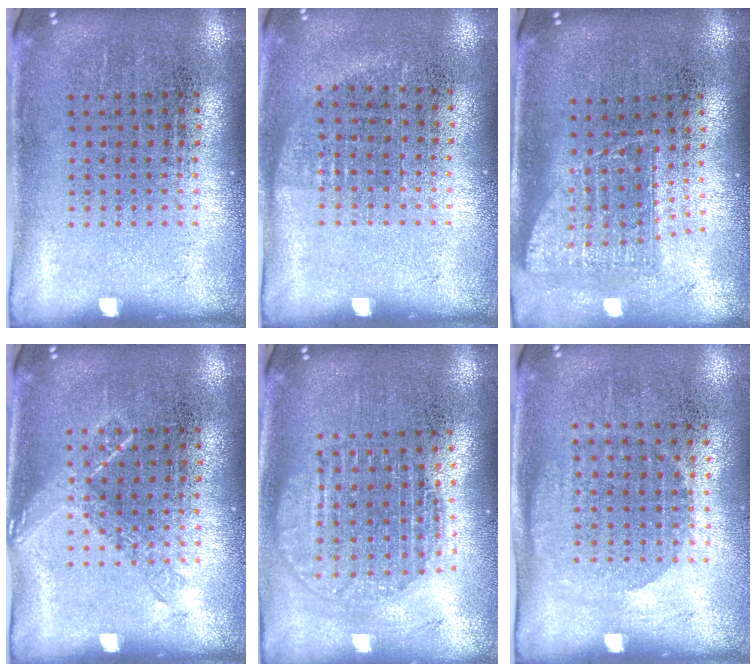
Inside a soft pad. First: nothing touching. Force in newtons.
{"total": 0.7, "press": 0.6, "slide": 0.4}
{"total": 1.7, "press": 1.3, "slide": 1.0}
{"total": 1.0, "press": 0.9, "slide": 0.2}
{"total": 1.8, "press": 1.5, "slide": 0.9}
{"total": 1.1, "press": 1.0, "slide": 0.4}